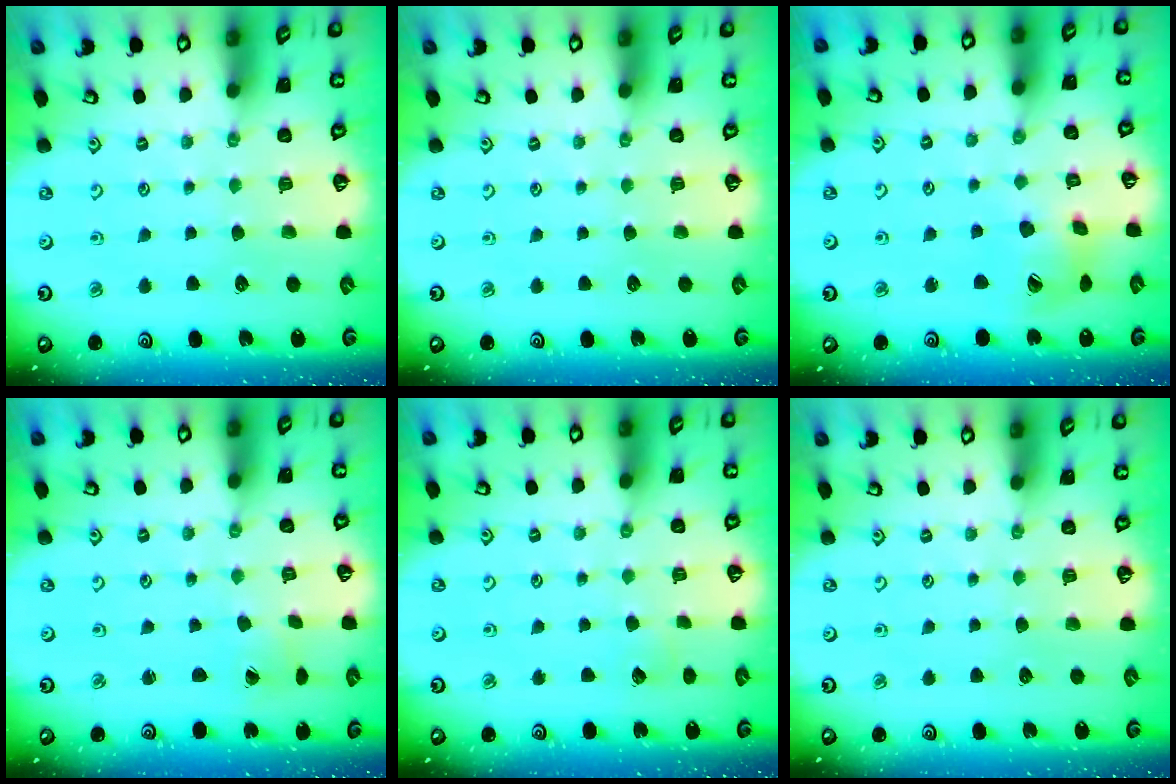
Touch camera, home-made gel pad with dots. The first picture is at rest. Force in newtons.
{"total": 0.0}
{"total": 10.8, "press": 10.7, "slide": 1.4}
{"total": 1.4, "press": 1.4, "slide": 0.3}
{"total": 2.9, "press": 2.9, "slide": 0.2}
{"total": 0.0}